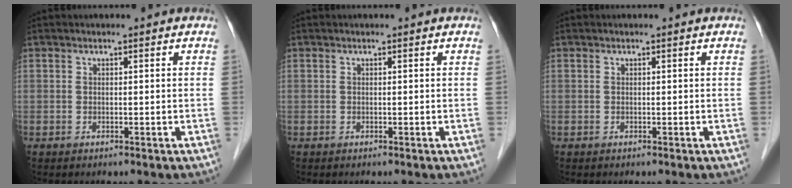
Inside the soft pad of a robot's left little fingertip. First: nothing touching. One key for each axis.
{"total": 0.0}
{"total": 0.0}